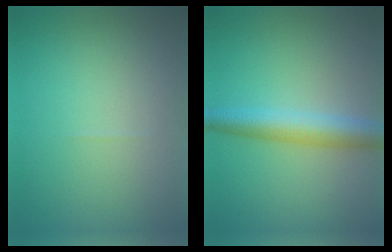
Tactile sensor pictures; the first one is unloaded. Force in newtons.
{"total": 4.3, "press": 4.3, "slide": 0.1}